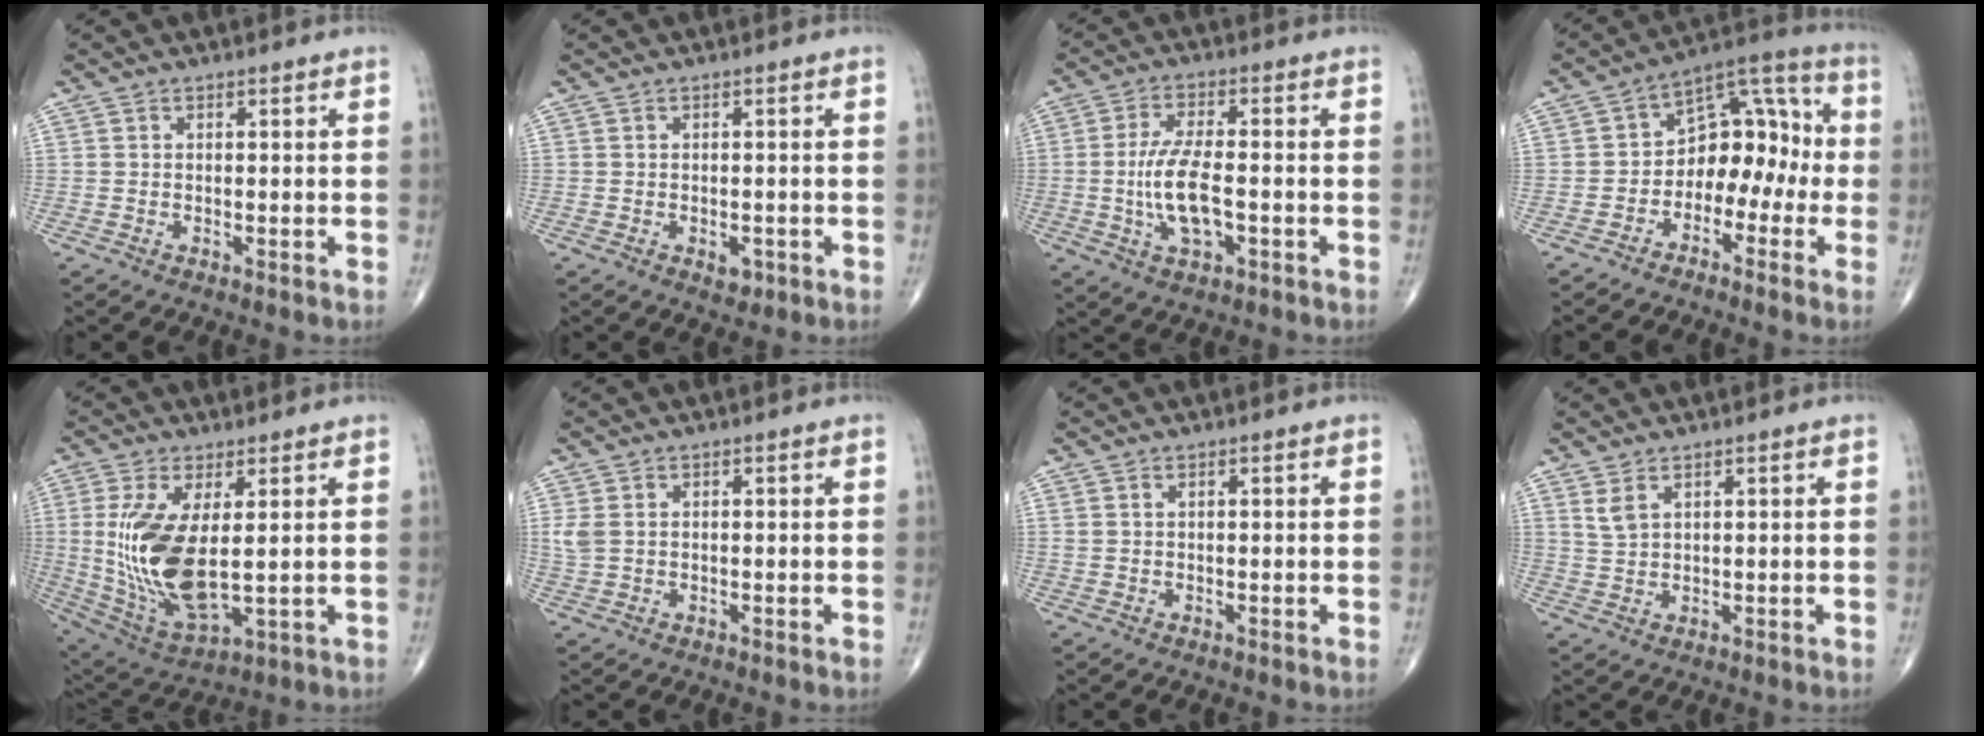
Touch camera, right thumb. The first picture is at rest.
{"total": 2.0, "force": [-0.8, 1.3, 1.3], "torque": [-0.008, 0.002, -0.008]}
{"total": 9.2, "force": [-1.5, 3.7, 8.3], "torque": [-0.169, 0.008, -0.028]}
{"total": 12.0, "force": [-2.6, 8.1, 8.5], "torque": [-0.078, 0.059, -0.055]}
{"total": 15.8, "force": [1.2, 6.5, 14.3], "torque": [-0.297, -0.024, 0.043]}
{"total": 2.6, "force": [0.5, 1.8, 1.7], "torque": [-0.052, 0.005, 0.016]}
{"total": 0.7, "force": [0.4, 0.3, 0.4], "torque": [-0.010, 0.008, 0.010]}
{"total": 2.6, "force": [1.7, 1.1, 1.7], "torque": [-0.036, -0.005, 0.043]}